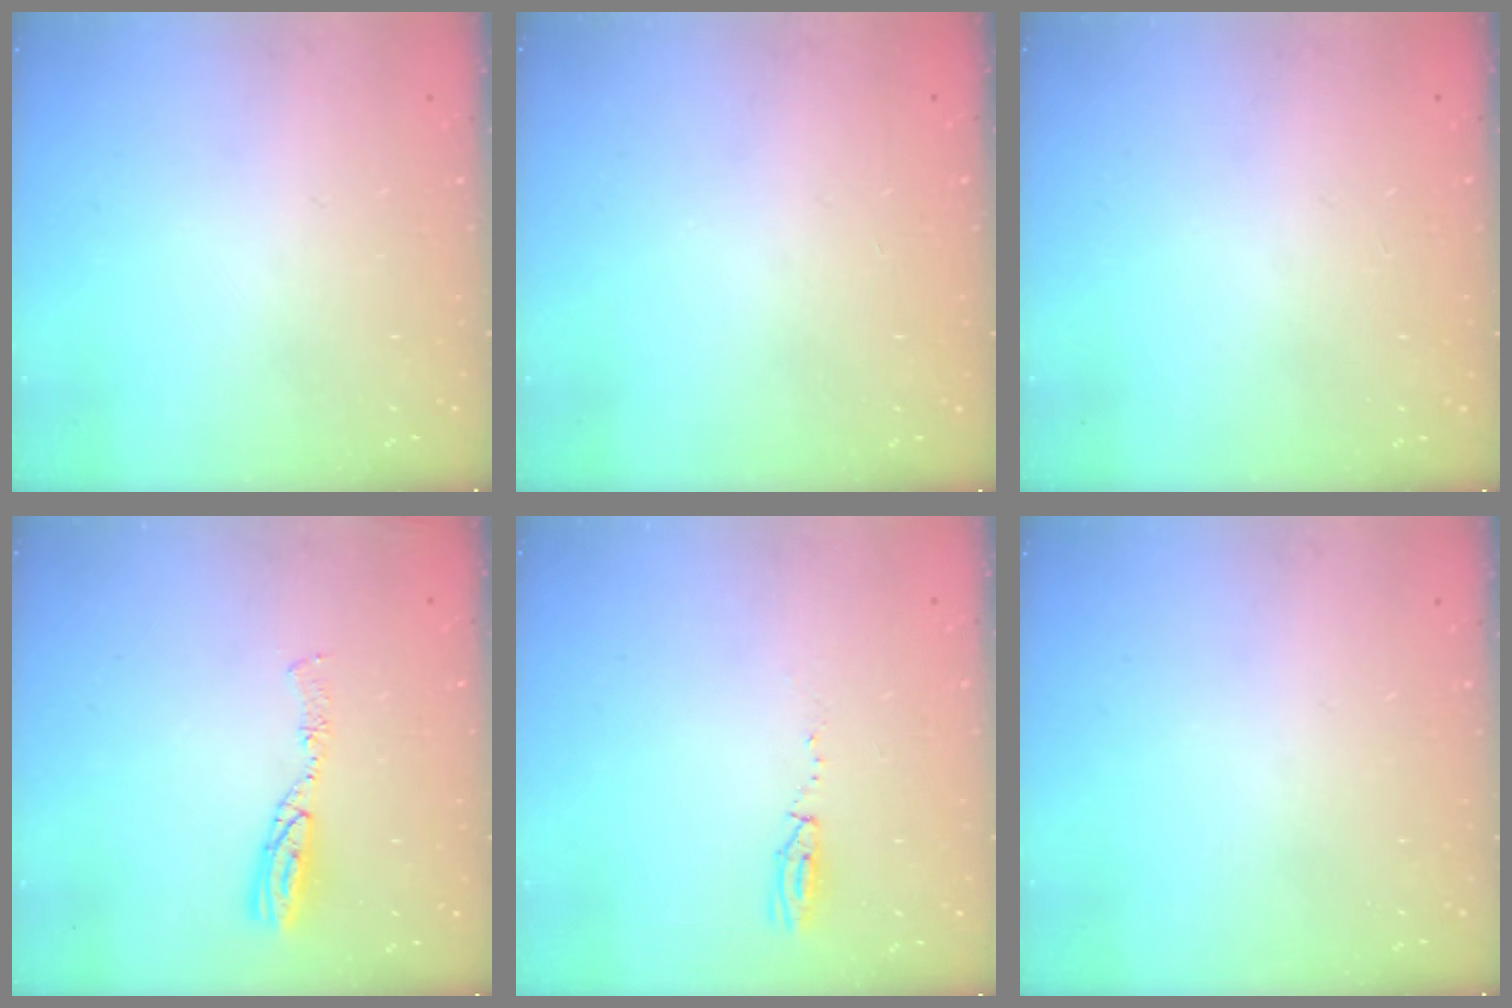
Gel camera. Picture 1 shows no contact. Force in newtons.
{"total": 0.0}
{"total": 0.0}
{"total": 6.6, "press": 6.5, "slide": 0.7}
{"total": 17.0, "press": 5.1, "slide": 16.2}
{"total": 0.0}